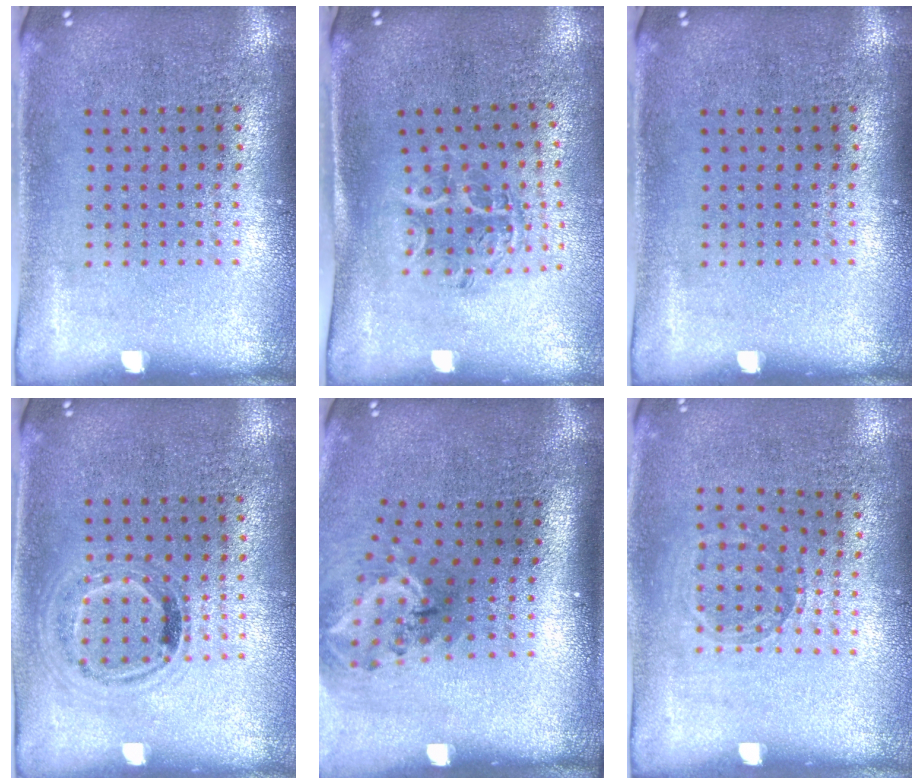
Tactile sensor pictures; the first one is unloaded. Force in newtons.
{"total": 1.1, "press": 1.1, "slide": 0.1}
{"total": 0.0}
{"total": 0.9, "press": 0.9, "slide": 0.3}
{"total": 2.0, "press": 1.4, "slide": 1.5}
{"total": 0.8, "press": 0.8, "slide": 0.1}